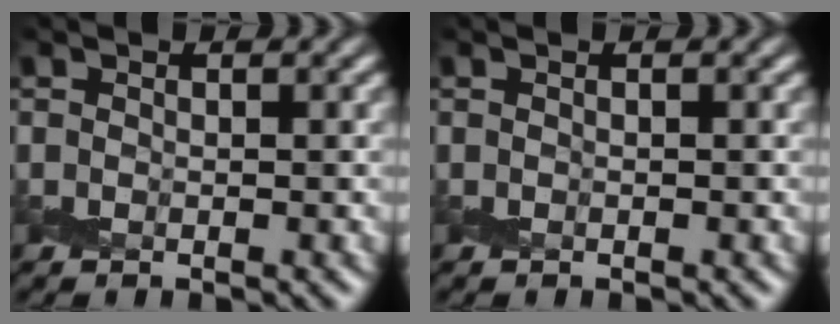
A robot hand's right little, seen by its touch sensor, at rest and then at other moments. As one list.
[{"total": 0.0}]